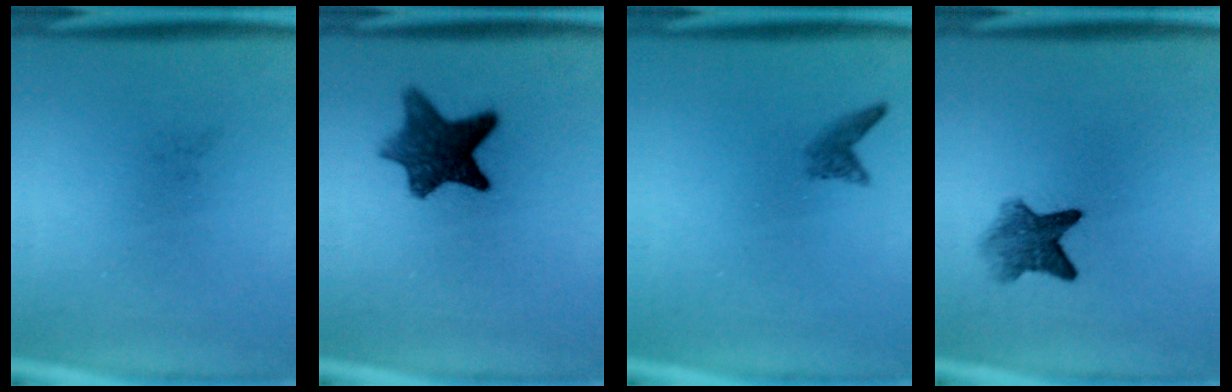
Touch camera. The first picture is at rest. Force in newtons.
{"total": 9.2}
{"total": 1.5}
{"total": 4.7}